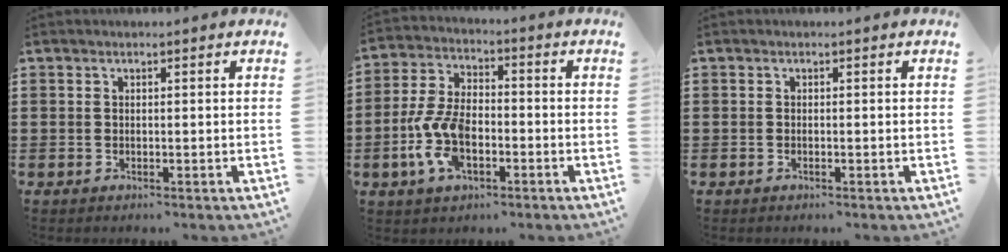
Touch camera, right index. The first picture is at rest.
{"total": 9.2, "force": [-2.8, 5.0, 7.1], "torque": [-0.177, -0.004, -0.059]}
{"total": 0.0}